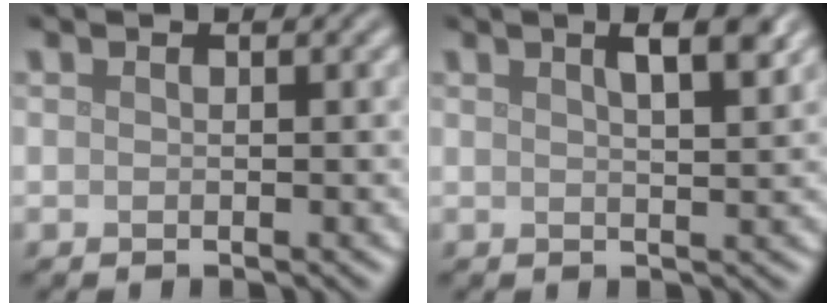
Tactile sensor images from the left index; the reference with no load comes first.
{"total": 4.4, "force": [2.3, 1.5, 3.4], "torque": [-0.022, 0.018, 0.015]}